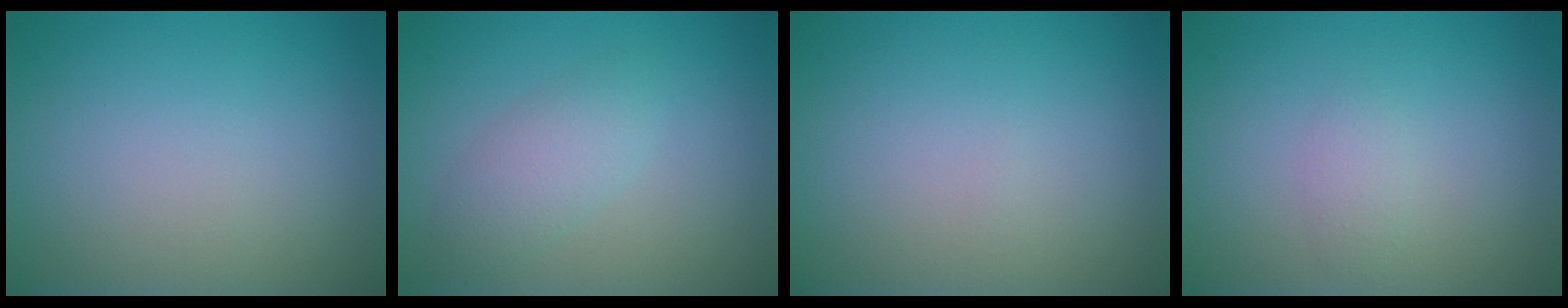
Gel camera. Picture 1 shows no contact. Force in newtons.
{"total": 2.5, "press": 2.5, "slide": 0.0}
{"total": 0.0}
{"total": 1.1, "press": 1.1, "slide": 0.0}